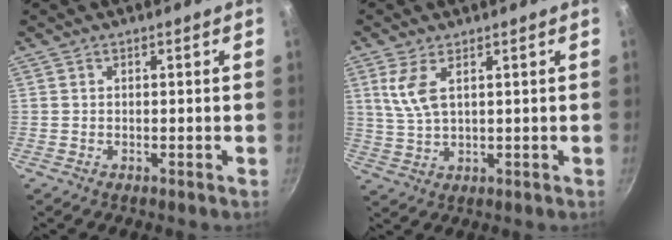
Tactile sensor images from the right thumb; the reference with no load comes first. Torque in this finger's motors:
{"motor_torque": [-0.30, 0.18, -0.13, 0.04, 0.09]}